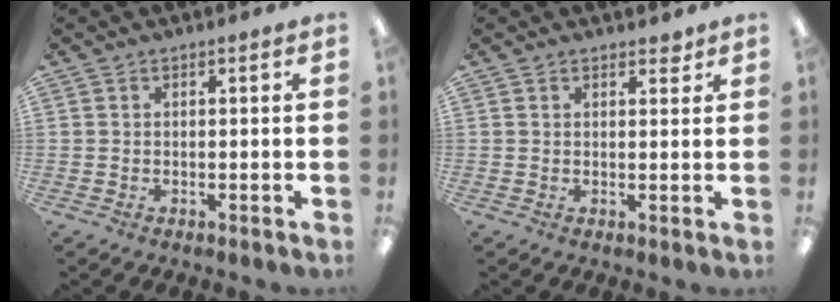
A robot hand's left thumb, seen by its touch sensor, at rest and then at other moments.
{"total": 1.8, "force": [1.5, 0.8, 0.6], "torque": [0.003, -0.006, 0.025]}